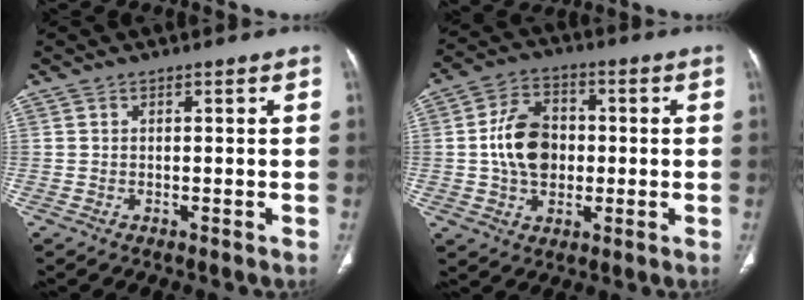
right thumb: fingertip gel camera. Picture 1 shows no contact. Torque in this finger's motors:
{"motor_torque": [1.47, 1.36, 1.15, -0.11, 0.10]}